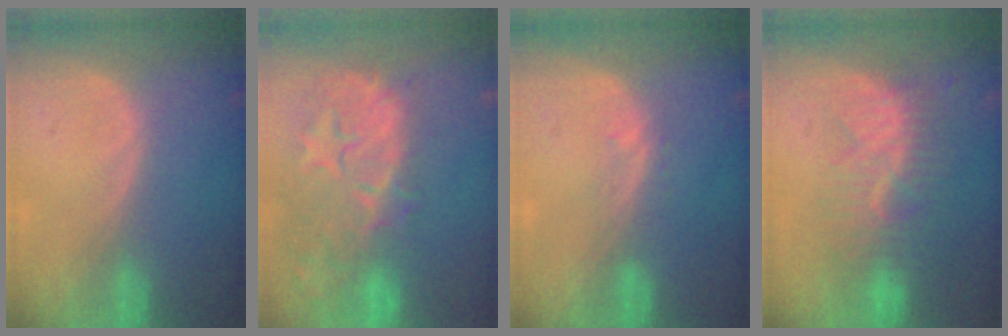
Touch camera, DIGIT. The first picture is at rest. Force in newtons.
{"total": 14.8, "press": 11.9, "slide": 8.8}
{"total": 1.0, "press": 1.0, "slide": 0.2}
{"total": 8.5, "press": 7.7, "slide": 3.5}